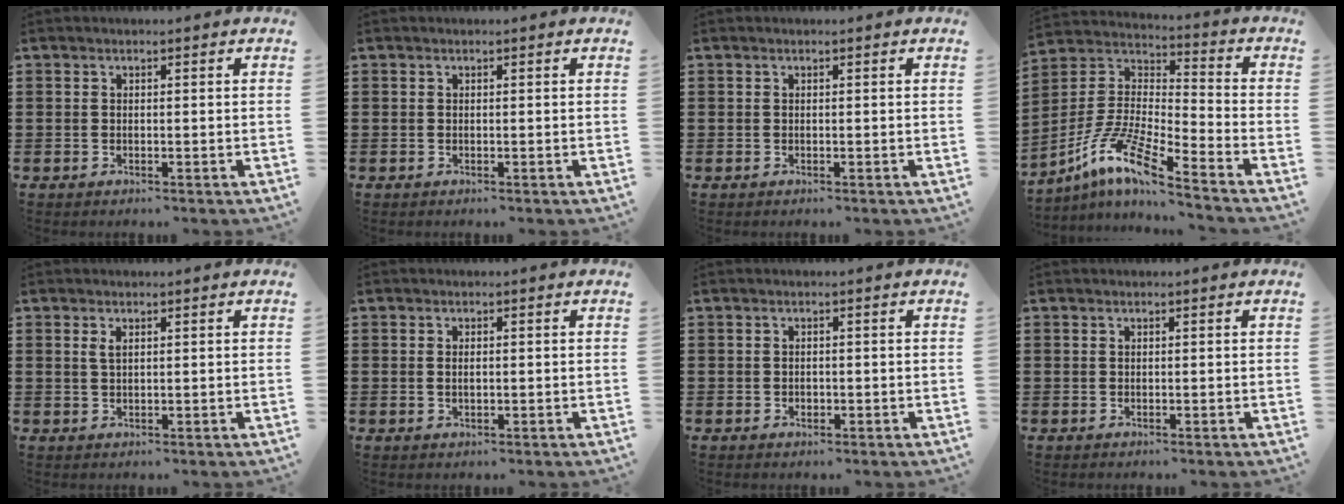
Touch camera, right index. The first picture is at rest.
{"total": 0.0}
{"total": 0.0}
{"total": 10.3, "force": [-8.1, 1.0, 6.3], "torque": [-0.142, -0.008, -0.166]}
{"total": 1.5, "force": [0.6, 0.6, 1.2], "torque": [-0.025, 0.003, 0.011]}
{"total": 1.3, "force": [0.0, 0.6, 1.2], "torque": [-0.025, 0.003, -0.001]}
{"total": 0.7, "force": [-0.2, 0.6, 0.2], "torque": [-0.007, 0.002, -0.005]}
{"total": 0.0}